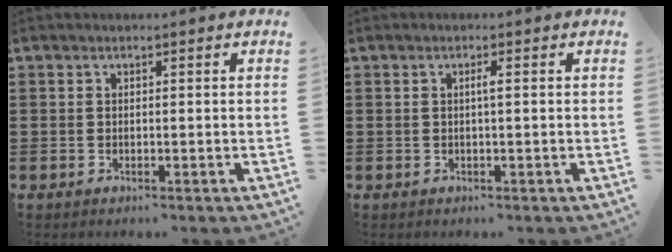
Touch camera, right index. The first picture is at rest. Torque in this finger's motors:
{"motor_torque": [0.31, -0.26, 0.01, 0.04]}